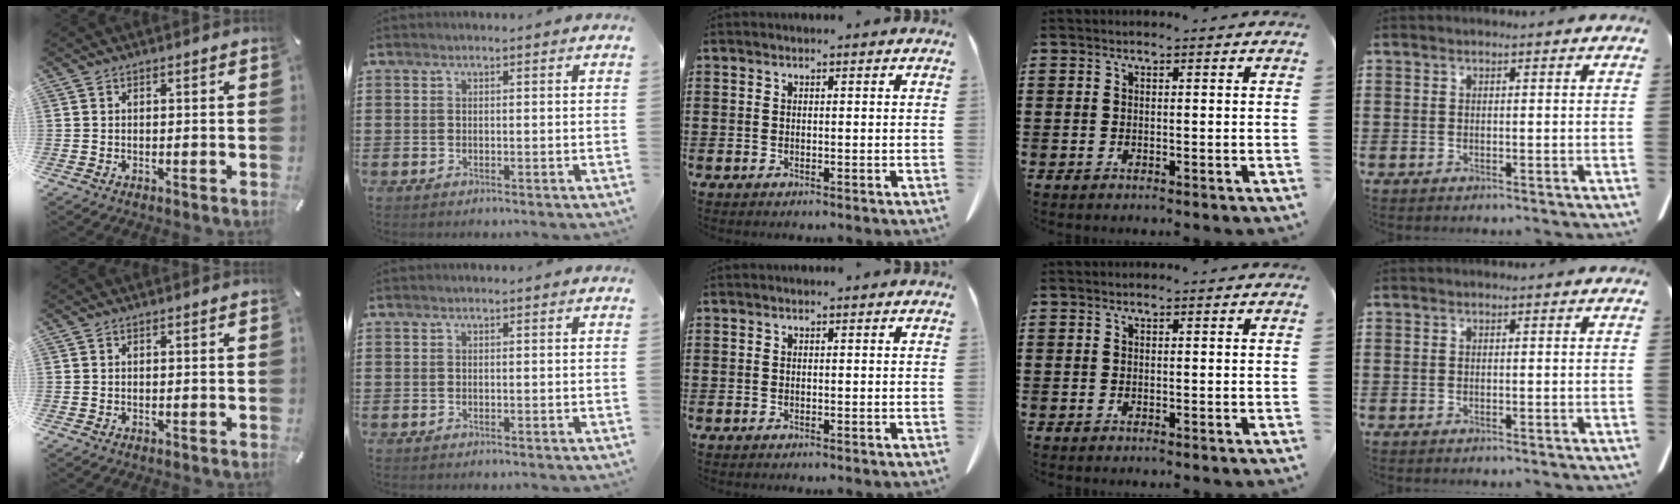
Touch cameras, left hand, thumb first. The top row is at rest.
{}